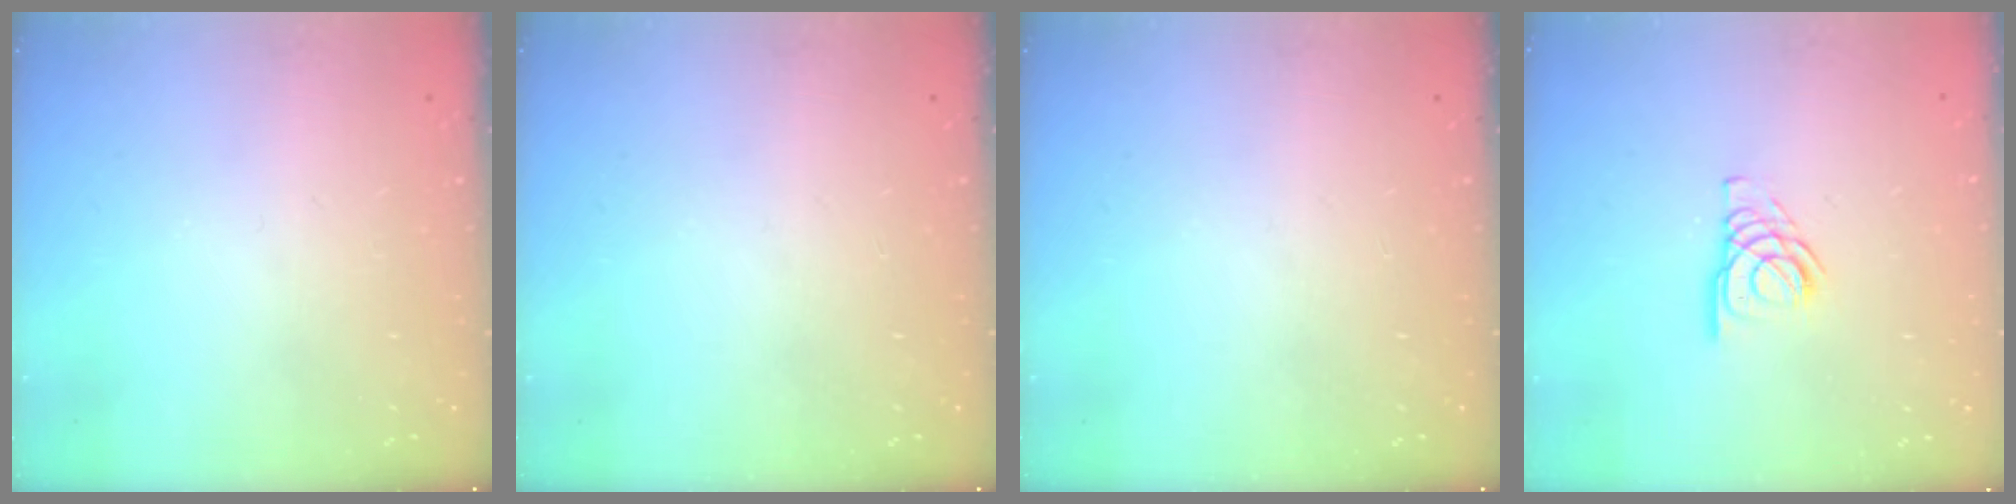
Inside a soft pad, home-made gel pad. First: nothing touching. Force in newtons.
{"total": 0.0}
{"total": 0.0}
{"total": 5.9, "press": 5.8, "slide": 0.8}